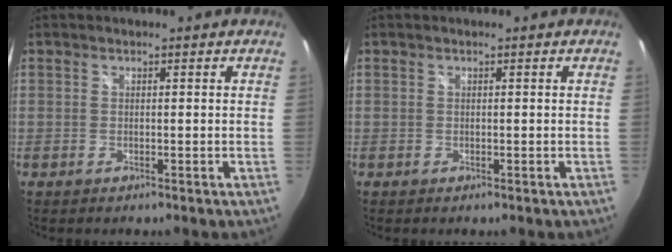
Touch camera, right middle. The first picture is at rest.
{"total": 0.0}